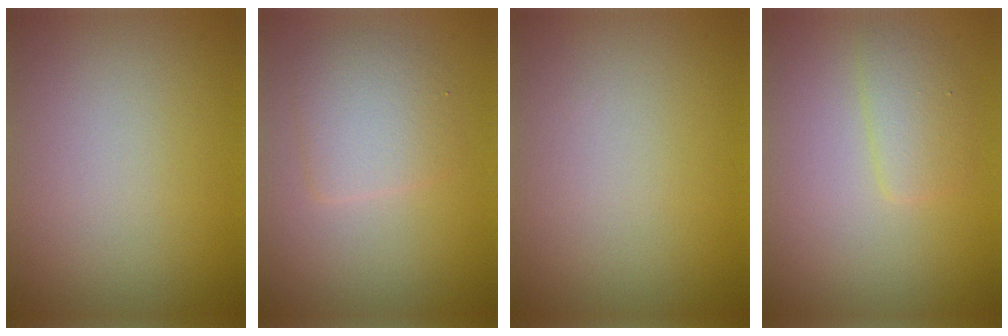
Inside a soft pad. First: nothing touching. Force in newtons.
{"total": 3.0, "press": 3.0, "slide": 0.1}
{"total": 0.0}
{"total": 1.9, "press": 1.9, "slide": 0.1}